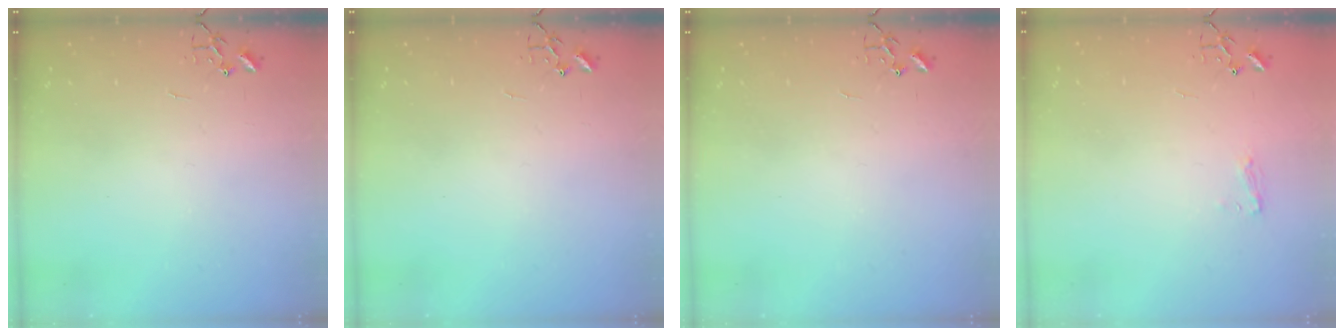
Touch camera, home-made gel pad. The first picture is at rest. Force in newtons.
{"total": 0.0}
{"total": 0.0}
{"total": 5.7, "press": 5.7, "slide": 0.7}